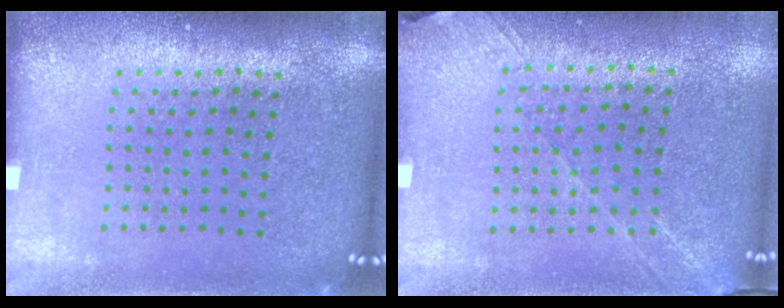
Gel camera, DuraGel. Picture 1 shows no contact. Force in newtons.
{"total": 1.3, "press": 1.2, "slide": 0.5}